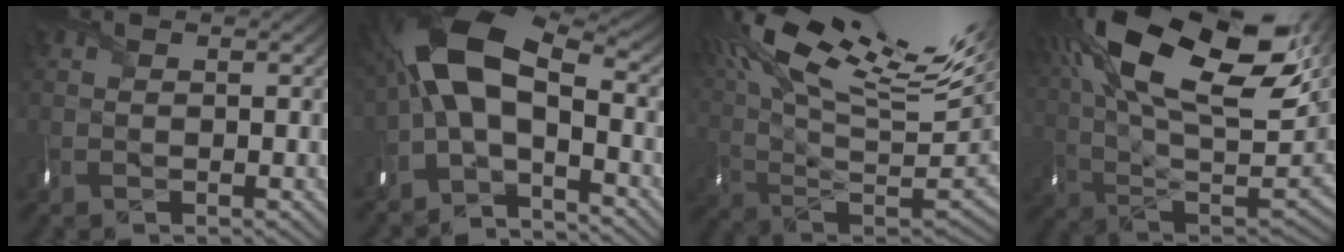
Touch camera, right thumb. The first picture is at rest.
{"total": 13.1, "force": [-1.2, 6.2, 11.5], "torque": [-0.230, 0.025, -0.047]}
{"total": 21.5, "force": [11.7, 7.1, 16.6], "torque": [-0.318, 0.050, 0.206]}
{"total": 22.4, "force": [10.3, 10.5, 17.0], "torque": [-0.331, 0.043, 0.171]}